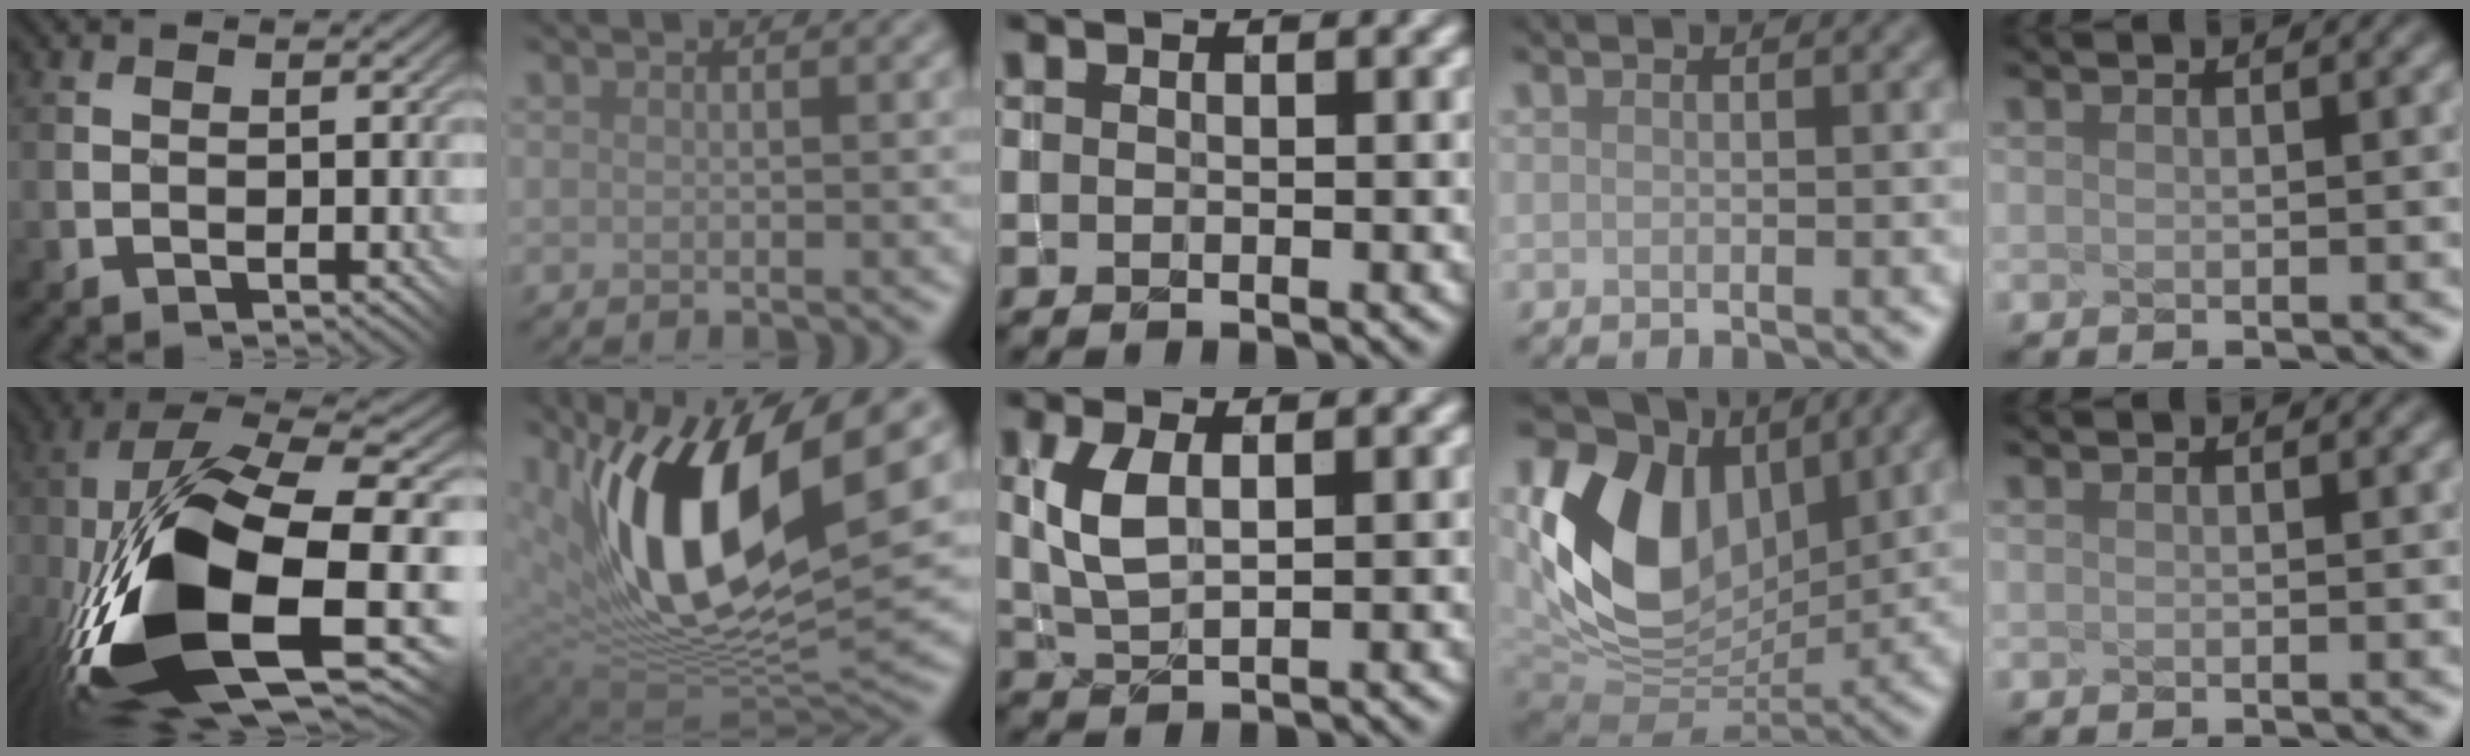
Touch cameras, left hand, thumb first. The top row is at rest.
{"thumb": {"total": 19.8, "force": [-5.9, 7.6, 17.3], "torque": [-0.351, -0.038, -0.091]}, "index": {"total": 14.1, "force": [4.8, 5.9, 11.9], "torque": [-0.211, -0.009, 0.088]}, "middle": {"total": 3.5, "force": [0.7, 1.8, 2.9], "torque": [-0.074, 0.004, 0.017]}, "ring": {"total": 12.4, "force": [3.2, 8.5, 8.3], "torque": [-0.167, -0.003, 0.059]}}